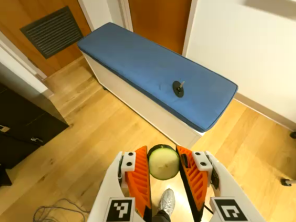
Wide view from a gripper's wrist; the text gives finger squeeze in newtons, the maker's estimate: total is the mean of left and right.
{"total": 7.4, "left": 7.1, "right": 7.8}